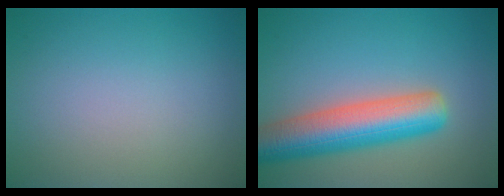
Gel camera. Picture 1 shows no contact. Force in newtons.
{"total": 7.9, "press": 7.9, "slide": 0.4}